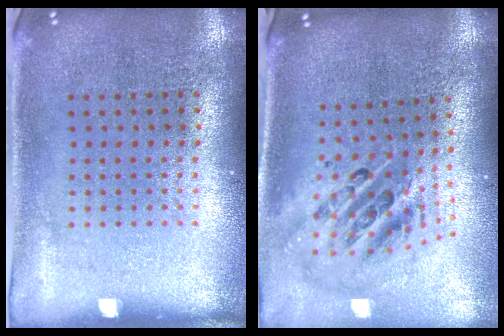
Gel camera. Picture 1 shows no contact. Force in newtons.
{"total": 2.5, "press": 1.7, "slide": 1.9}